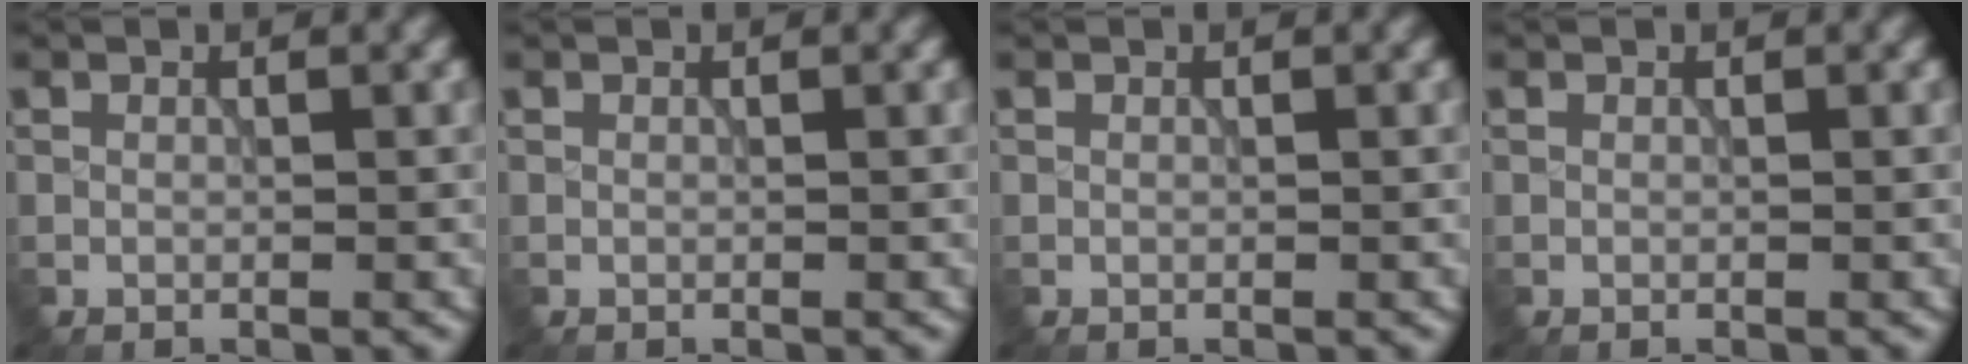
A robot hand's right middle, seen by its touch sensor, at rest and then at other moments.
{"total": 0.0}
{"total": 0.0}
{"total": 0.0}